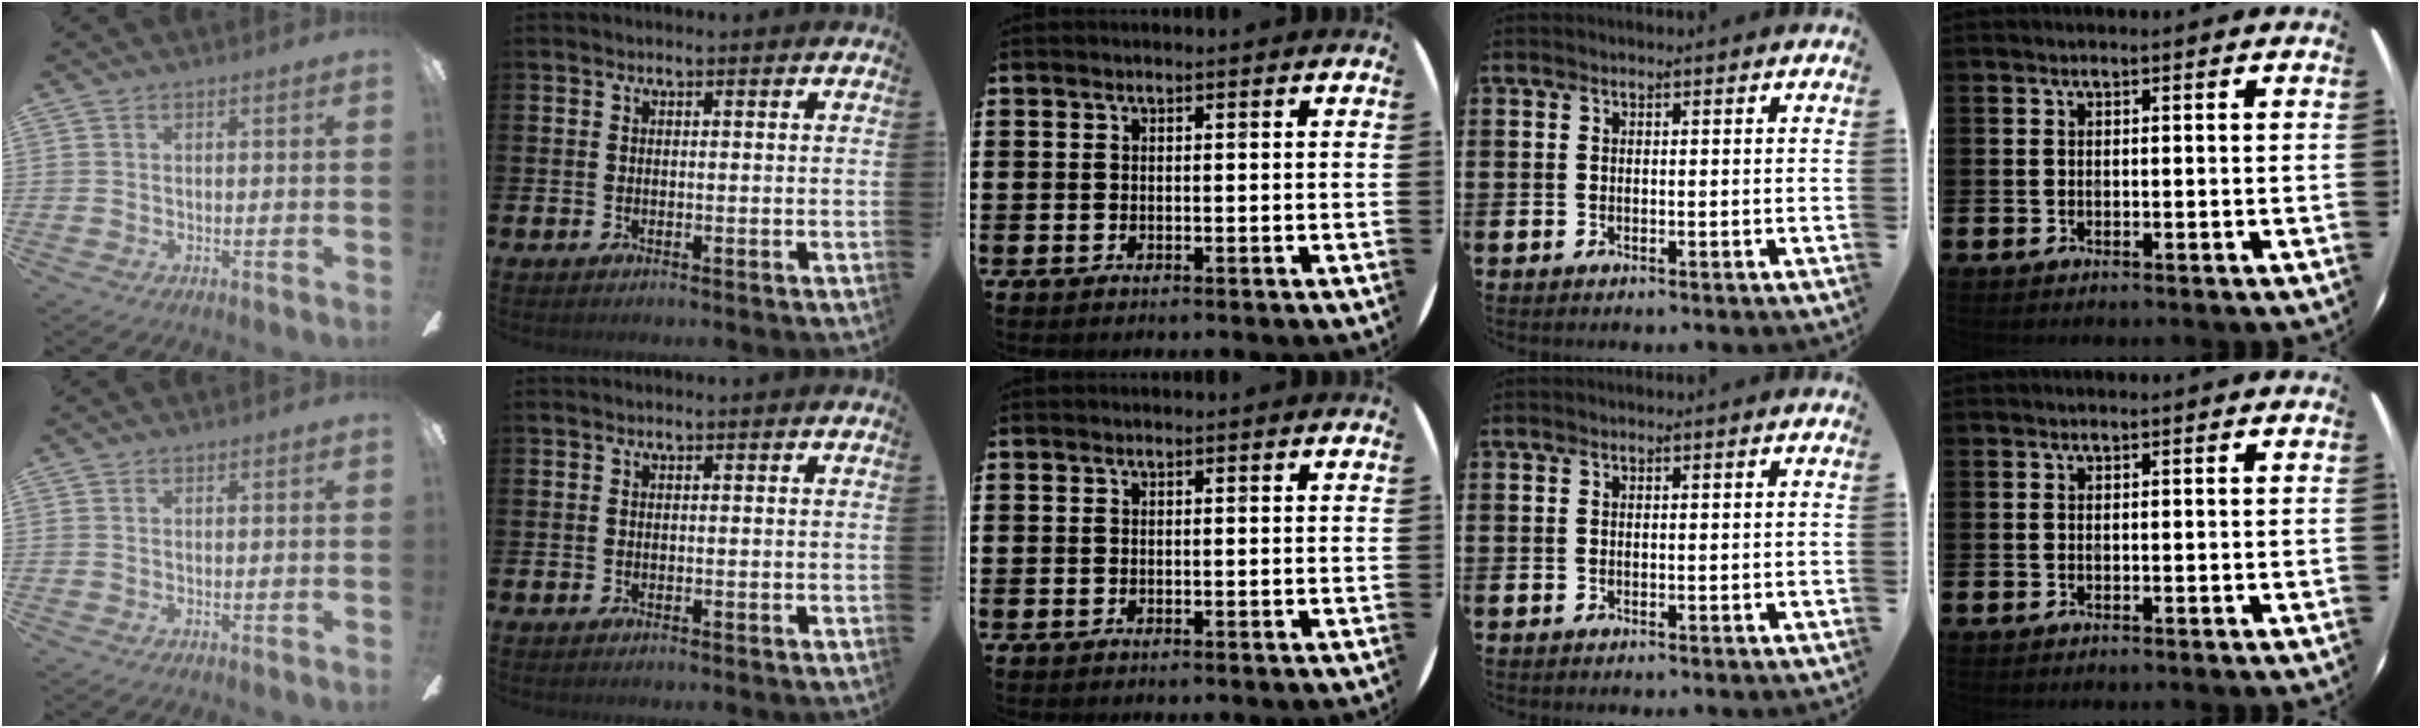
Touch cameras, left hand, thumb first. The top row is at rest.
{}